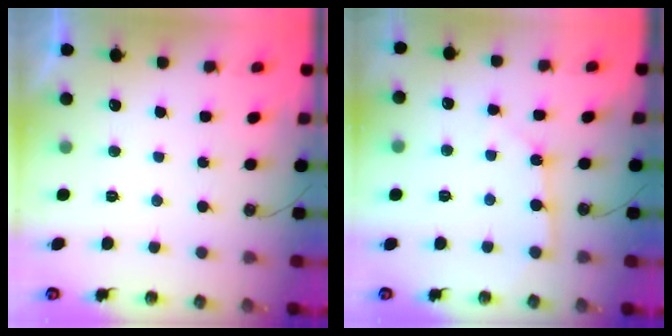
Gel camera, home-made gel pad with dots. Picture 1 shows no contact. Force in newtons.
{"total": 2.3, "press": 2.3, "slide": 0.2}